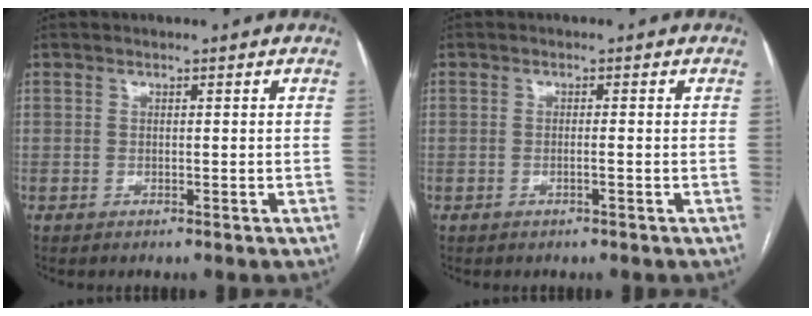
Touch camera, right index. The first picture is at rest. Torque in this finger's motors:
{"motor_torque": [-0.19, -0.17, -0.02, 0.00]}